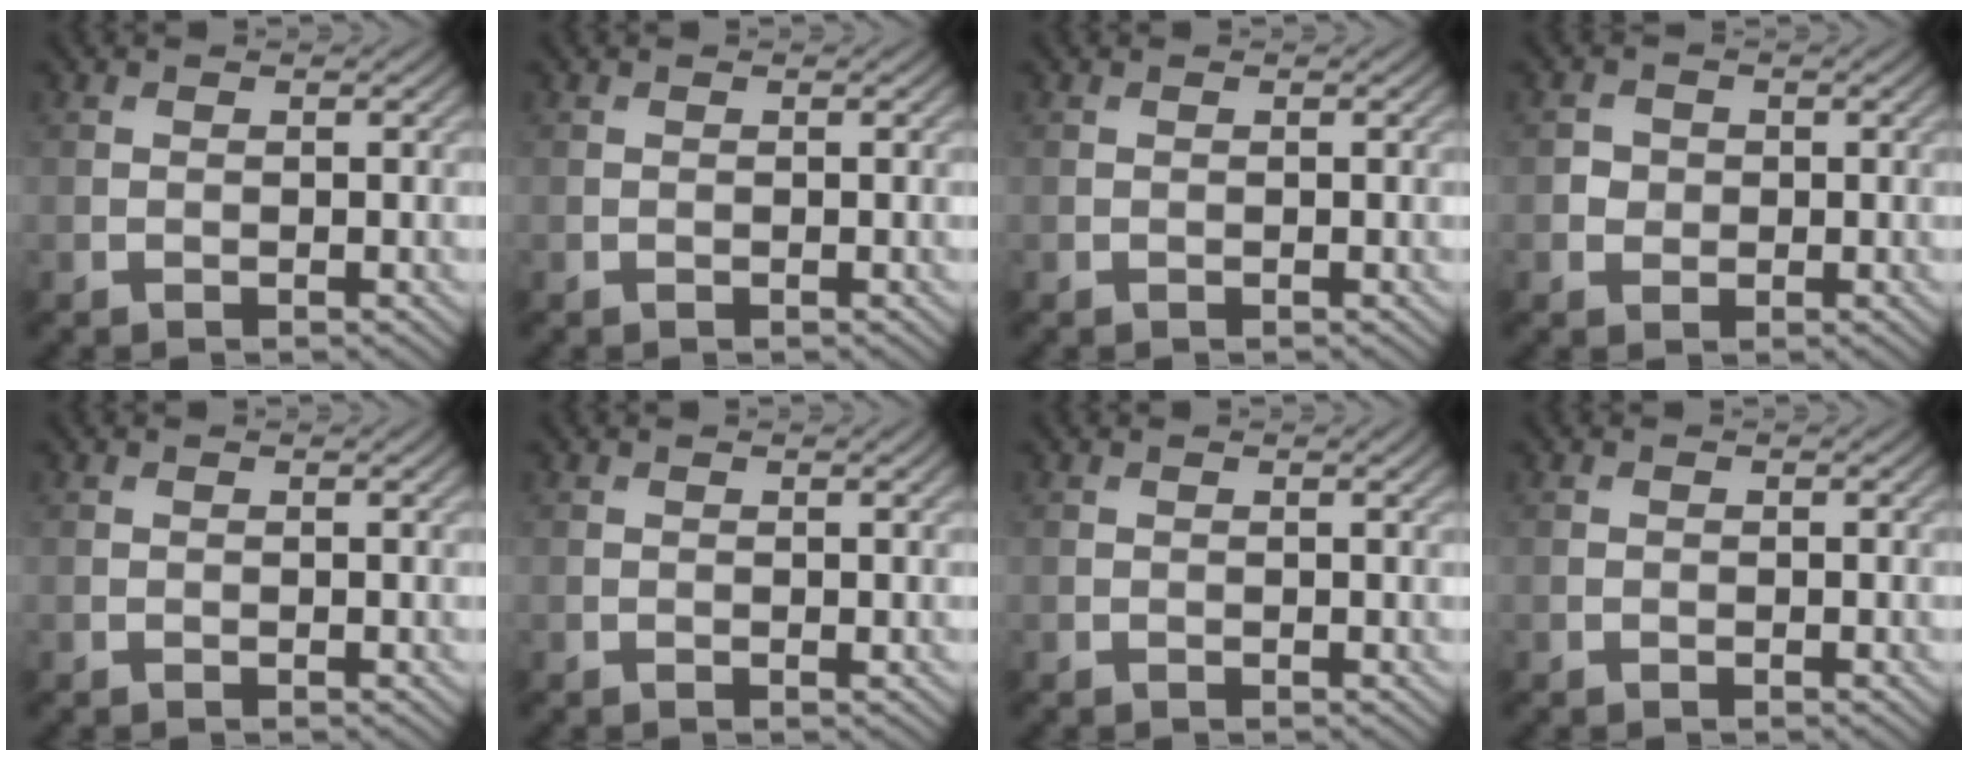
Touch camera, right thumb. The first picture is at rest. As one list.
[{"total": 0.0}, {"total": 0.0}, {"total": 1.7, "force": [-0.1, 1.6, 0.4], "torque": [-0.005, -0.002, -0.003]}, {"total": 0.0}, {"total": 0.6, "force": [0.2, 0.0, 0.5], "torque": [-0.008, 0.001, 0.003]}, {"total": 0.6, "force": [0.3, 0.0, 0.6], "torque": [-0.007, 0.002, 0.004]}, {"total": 0.0}]